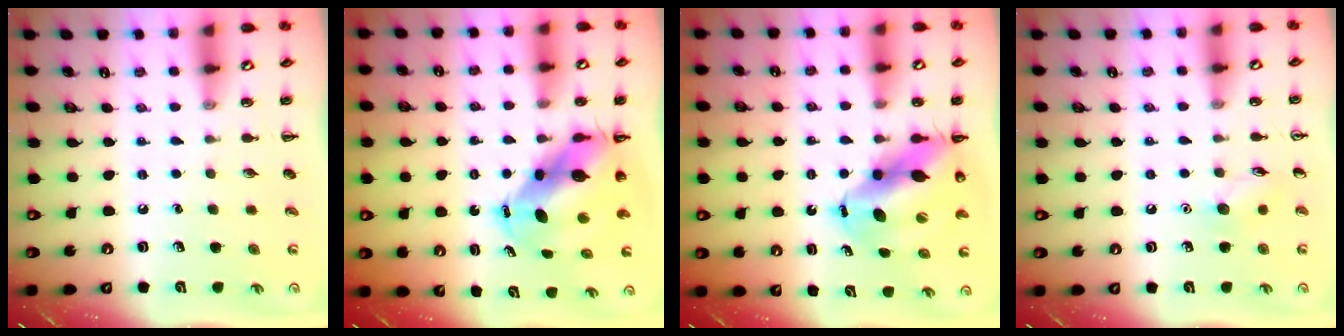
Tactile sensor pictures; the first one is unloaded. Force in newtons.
{"total": 9.4, "press": 9.0, "slide": 2.5}
{"total": 12.7, "press": 12.3, "slide": 3.1}
{"total": 6.1, "press": 5.9, "slide": 1.4}